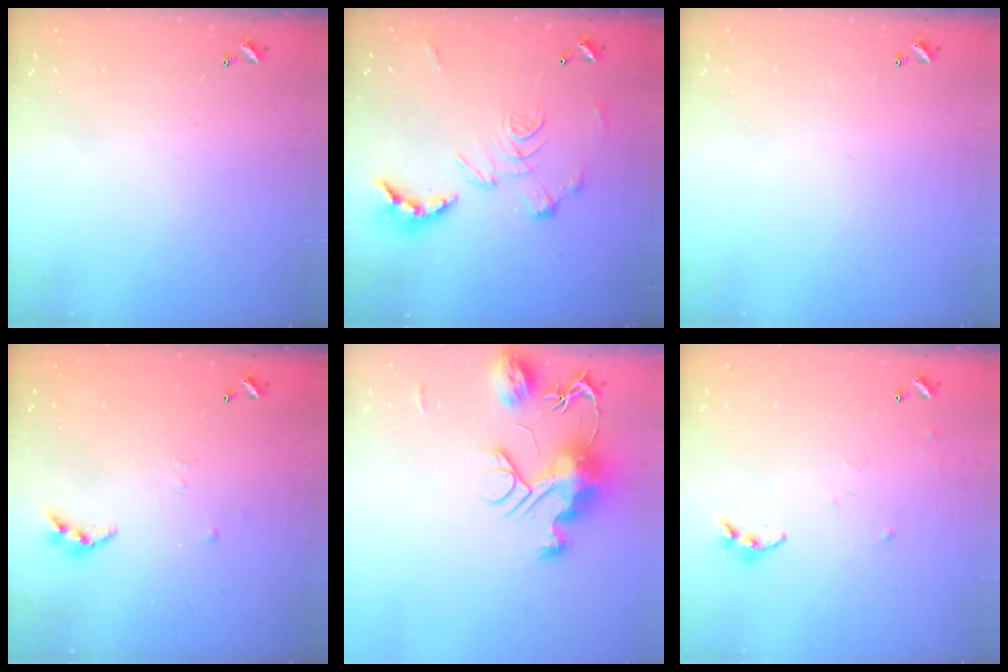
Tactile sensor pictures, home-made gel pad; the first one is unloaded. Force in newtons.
{"total": 2.9, "press": 2.3, "slide": 1.7}
{"total": 0.0}
{"total": 3.3, "press": 3.3, "slide": 0.4}
{"total": 13.2, "press": 13.2, "slide": 1.1}
{"total": 5.7, "press": 5.6, "slide": 0.6}